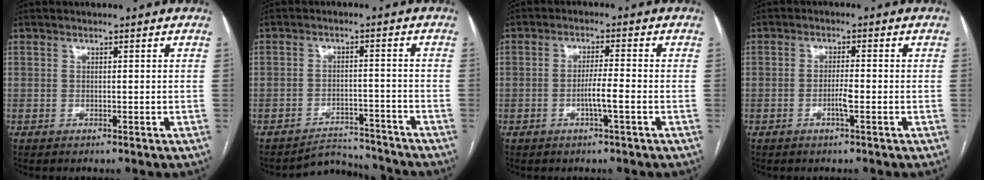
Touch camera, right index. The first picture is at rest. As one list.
[{"total": 5.8, "force": [-5.6, 1.1, -1.0], "torque": [0.019, 0.021, -0.085]}, {"total": 3.9, "force": [-1.3, -0.1, 3.6], "torque": [-0.064, -0.001, -0.025]}, {"total": 2.7, "force": [-1.0, 0.1, 2.5], "torque": [-0.048, -0.001, -0.019]}]